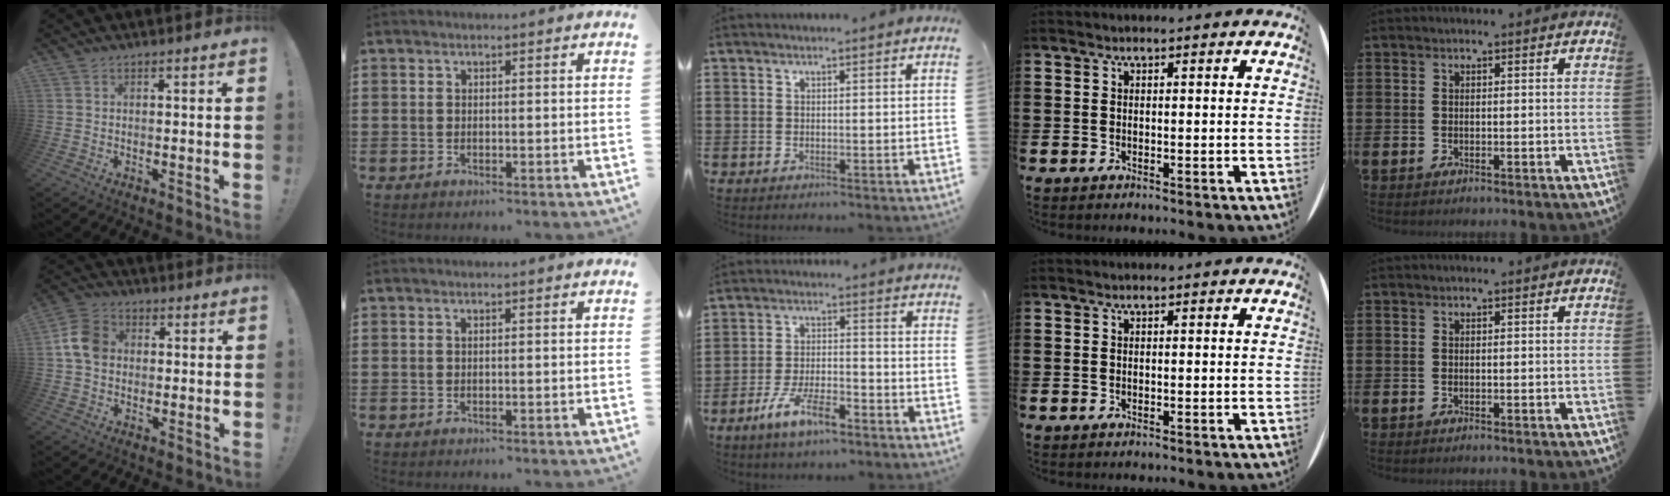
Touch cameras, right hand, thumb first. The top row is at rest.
{"thumb": {"total": 9.4, "force": [0.8, 7.3, 5.9], "torque": [-0.099, 0.013, 0.019]}, "middle": {"total": 7.9, "force": [-5.2, 2.3, 5.5], "torque": [-0.111, 0.004, -0.097]}}